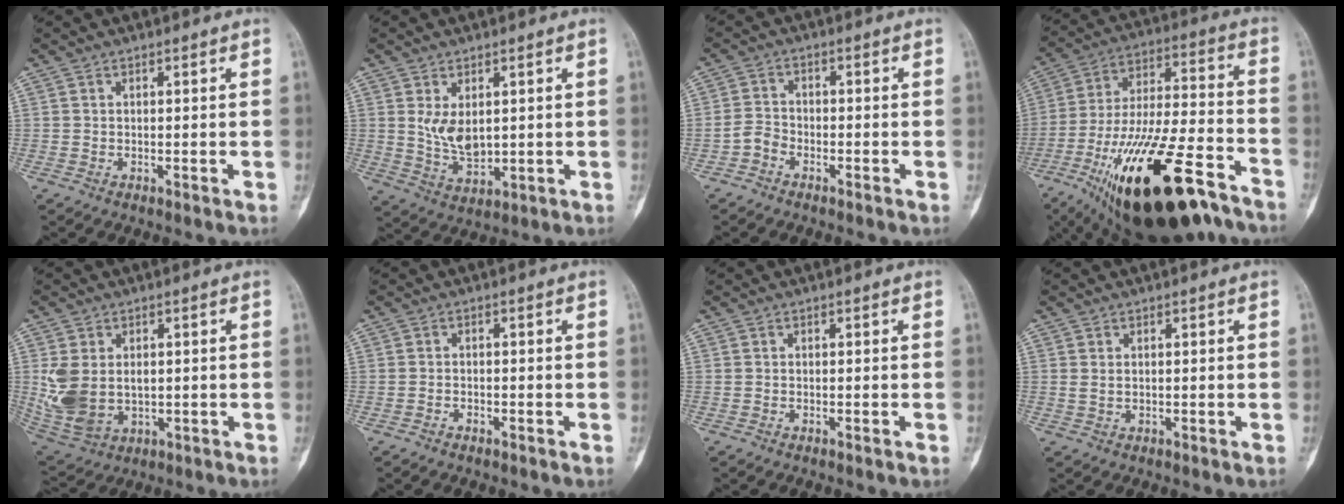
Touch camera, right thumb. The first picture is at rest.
{"total": 6.3, "force": [1.4, 3.6, 4.9], "torque": [-0.076, -0.015, 0.039]}
{"total": 2.8, "force": [-1.8, 1.9, 1.1], "torque": [-0.014, 0.017, -0.041]}
{"total": 29.4, "force": [-17.4, 9.6, 21.7], "torque": [-0.363, 0.059, -0.284]}
{"total": 10.5, "force": [0.5, 7.4, 7.5], "torque": [-0.152, -0.005, 0.033]}
{"total": 1.0, "force": [-0.7, 0.5, 0.4], "torque": [-0.006, 0.005, -0.014]}
{"total": 0.0}
{"total": 1.0, "force": [0.3, 0.6, 0.8], "torque": [-0.021, 0.005, 0.013]}